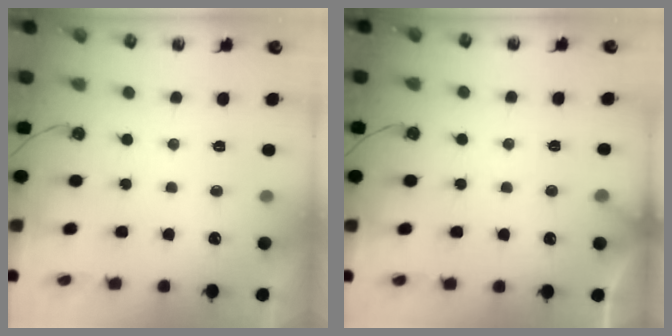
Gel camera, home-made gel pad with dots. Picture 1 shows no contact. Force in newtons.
{"total": 3.2, "press": 3.2, "slide": 0.2}